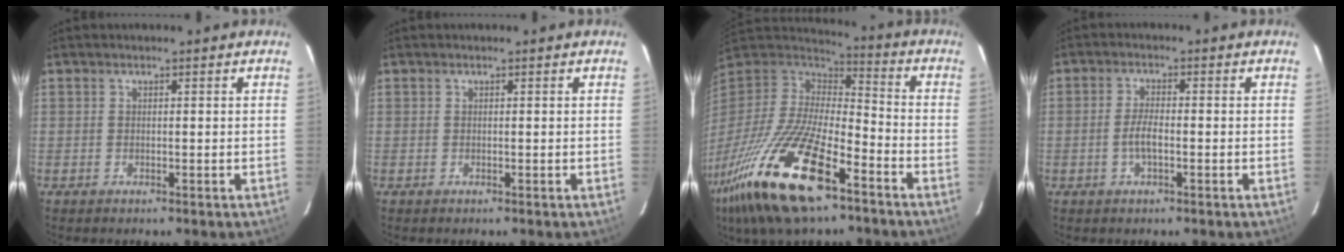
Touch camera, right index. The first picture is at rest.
{"total": 0.0}
{"total": 27.8, "force": [-16.5, 9.7, 20.2], "torque": [-0.411, -0.059, -0.298]}
{"total": 3.3, "force": [-1.1, 0.9, 3.0], "torque": [-0.063, 0.002, -0.020]}